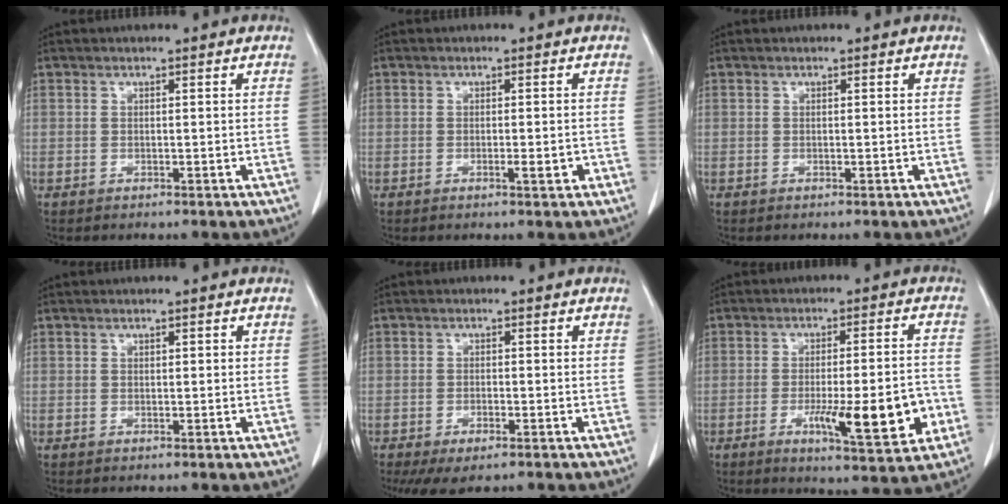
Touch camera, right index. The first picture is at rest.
{"total": 1.8, "force": [-0.6, 0.3, 1.7], "torque": [-0.025, -0.001, -0.005]}
{"total": 0.0}
{"total": 0.5, "force": [0.2, 0.3, 0.4], "torque": [-0.003, 0.000, 0.003]}
{"total": 4.7, "force": [-2.9, 1.5, 3.3], "torque": [-0.057, -0.011, -0.044]}
{"total": 12.4, "force": [-3.8, 1.9, 11.7], "torque": [-0.170, -0.006, -0.048]}